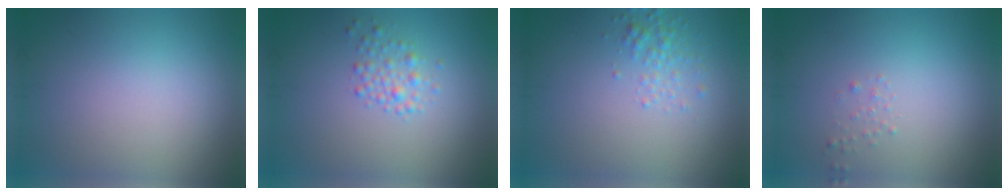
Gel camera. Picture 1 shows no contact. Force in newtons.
{"total": 1.7, "press": 1.7, "slide": 0.1}
{"total": 1.6, "press": 1.6, "slide": 0.1}
{"total": 0.6, "press": 0.6, "slide": 0.0}